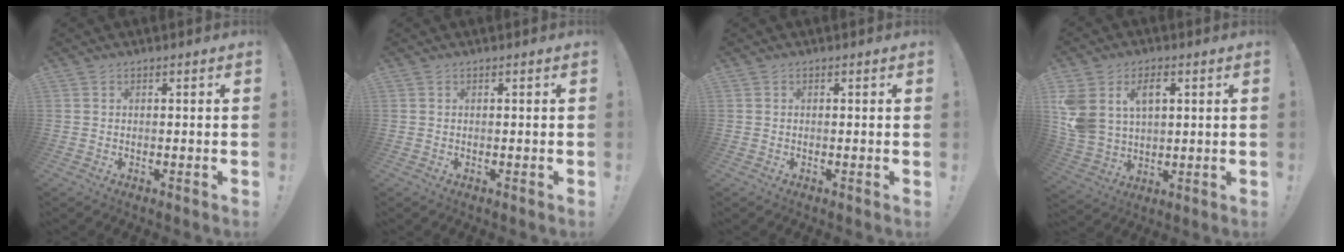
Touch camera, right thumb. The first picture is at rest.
{"total": 0.0}
{"total": 0.0}
{"total": 11.1, "force": [4.5, 7.9, 6.3], "torque": [-0.119, -0.016, 0.087]}